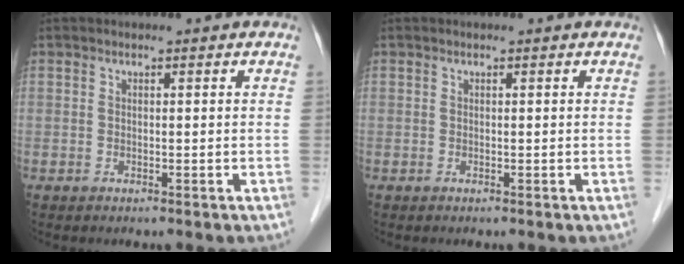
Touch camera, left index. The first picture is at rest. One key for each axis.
{"total": 0.0}